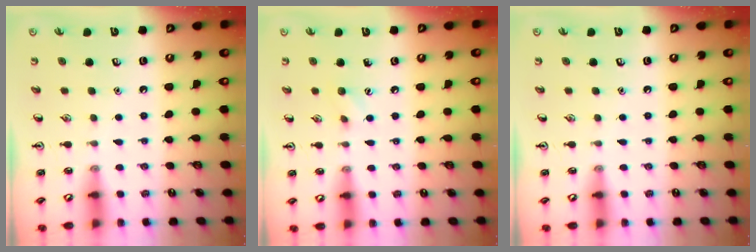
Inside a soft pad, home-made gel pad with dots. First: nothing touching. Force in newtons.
{"total": 4.2, "press": 4.0, "slide": 1.2}
{"total": 0.0}